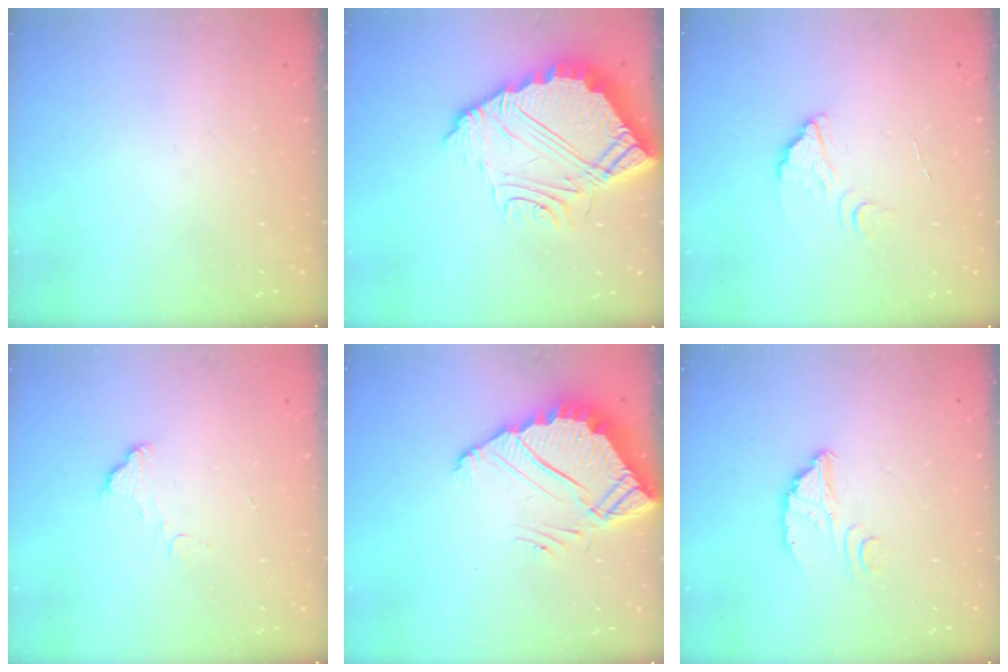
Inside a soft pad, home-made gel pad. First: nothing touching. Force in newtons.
{"total": 12.5, "press": 12.5, "slide": 0.9}
{"total": 3.6, "press": 3.6, "slide": 0.3}
{"total": 5.2, "press": 5.1, "slide": 0.4}
{"total": 7.5, "press": 7.5, "slide": 0.6}
{"total": 3.2, "press": 3.2, "slide": 0.2}